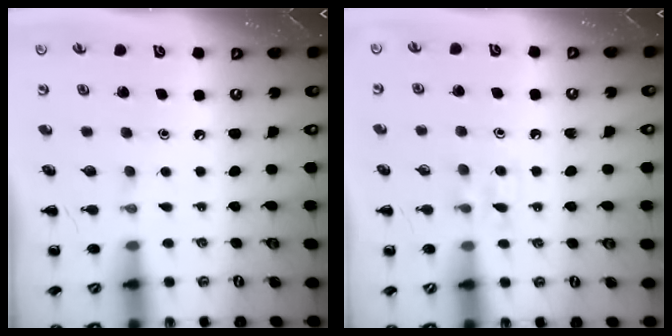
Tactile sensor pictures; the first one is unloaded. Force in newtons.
{"total": 4.4, "press": 4.1, "slide": 1.7}